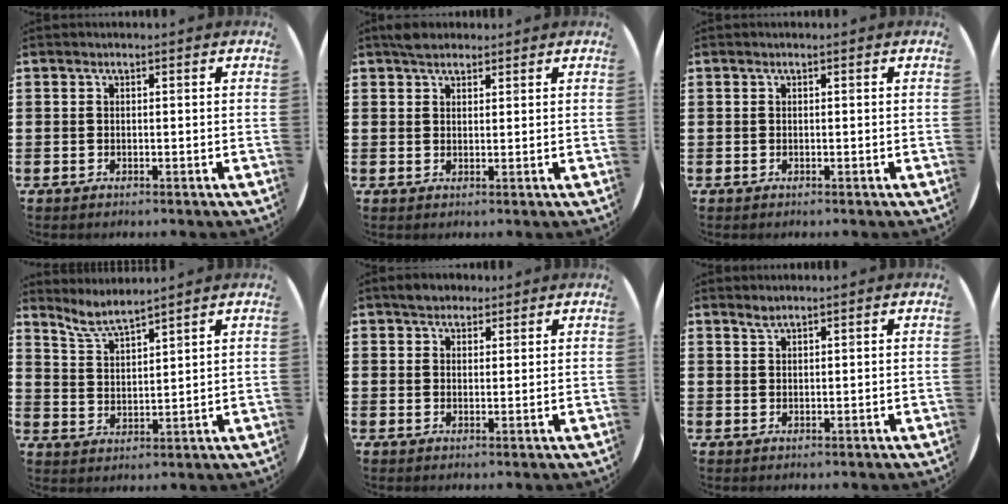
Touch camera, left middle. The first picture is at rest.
{"total": 2.1, "force": [1.9, 1.0, 0.3], "torque": [-0.001, 0.003, 0.036]}
{"total": 0.0}
{"total": 4.9, "force": [4.6, 0.0, 1.4], "torque": [-0.040, -0.020, 0.083]}
{"total": 2.5, "force": [2.2, 1.3, 0.1], "torque": [0.009, 0.002, 0.040]}
{"total": 1.2, "force": [1.1, 0.2, 0.4], "torque": [-0.009, 0.002, 0.020]}